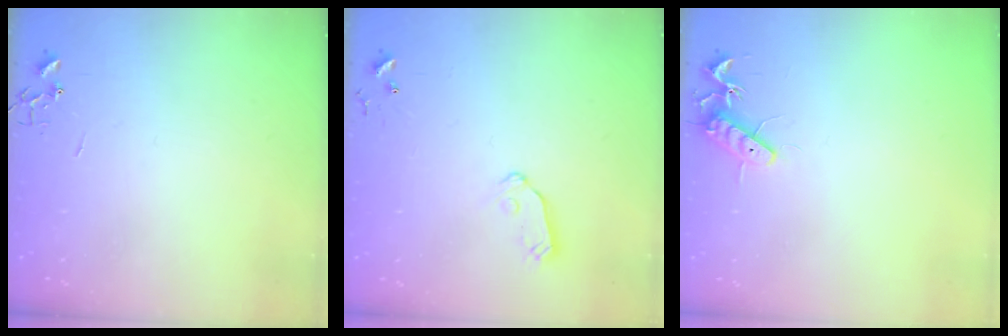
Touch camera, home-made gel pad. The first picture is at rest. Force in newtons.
{"total": 6.8, "press": 6.8, "slide": 0.4}
{"total": 11.5, "press": 11.5, "slide": 1.0}